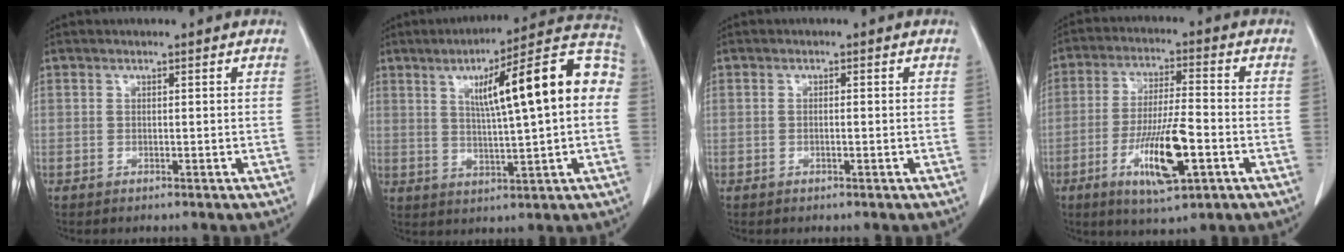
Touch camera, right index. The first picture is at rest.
{"total": 17.1, "force": [3.0, 2.0, 16.7], "torque": [-0.233, 0.038, 0.040]}
{"total": 0.7, "force": [-0.2, 0.1, 0.7], "torque": [-0.012, 0.002, -0.002]}
{"total": 11.5, "force": [-4.1, 1.9, 10.5], "torque": [-0.193, -0.010, -0.066]}